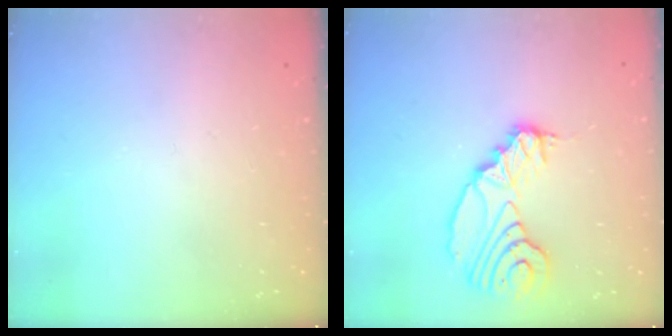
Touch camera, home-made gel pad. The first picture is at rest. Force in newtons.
{"total": 13.7, "press": 12.8, "slide": 4.9}